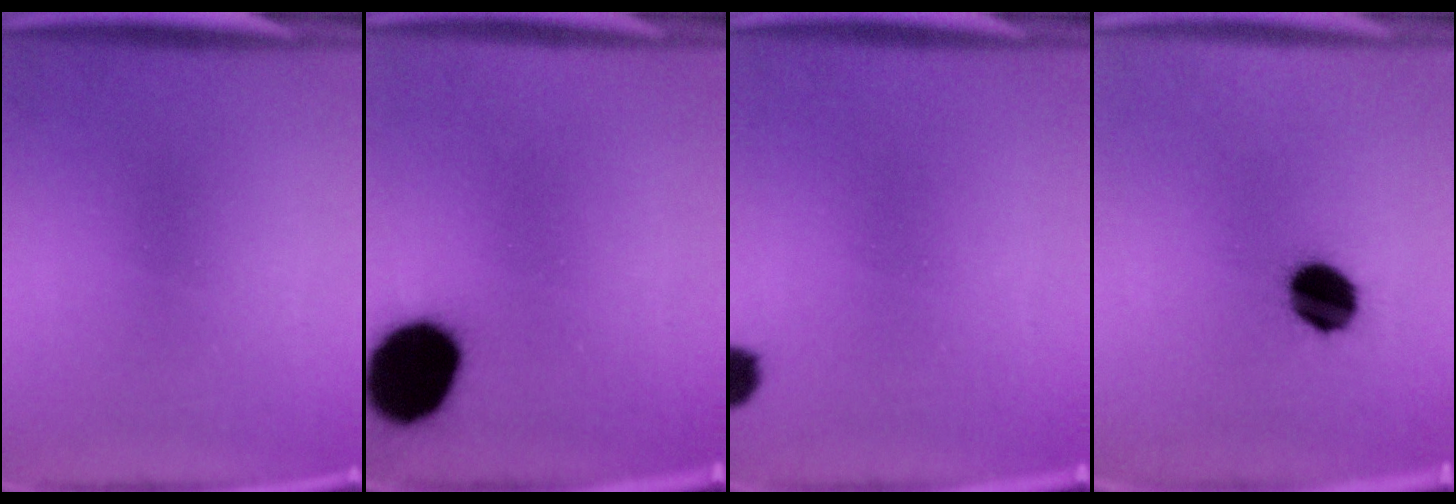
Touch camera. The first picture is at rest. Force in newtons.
{"total": 16.5}
{"total": 2.8}
{"total": 10.8}